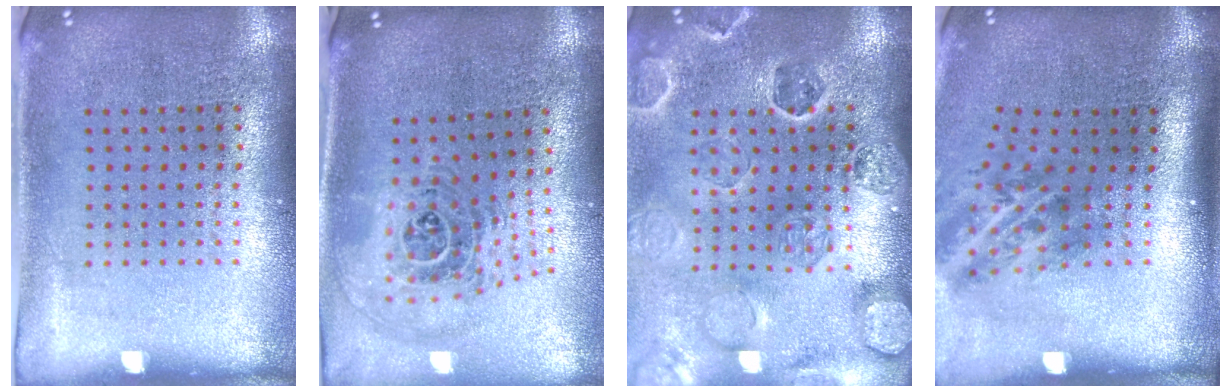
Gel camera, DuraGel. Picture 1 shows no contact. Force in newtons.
{"total": 1.5, "press": 1.3, "slide": 0.8}
{"total": 2.7, "press": 2.7, "slide": 0.3}
{"total": 2.1, "press": 1.3, "slide": 1.6}